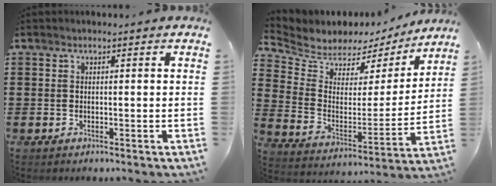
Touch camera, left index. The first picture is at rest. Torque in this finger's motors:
{"motor_torque": [-0.09, 0.45, 0.08, -0.01]}